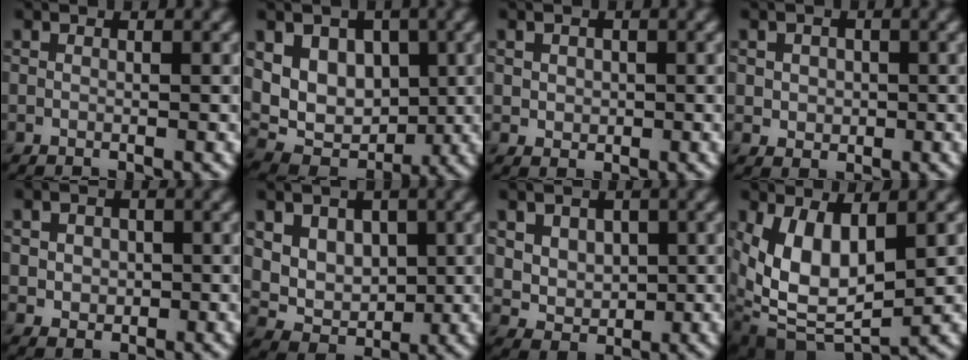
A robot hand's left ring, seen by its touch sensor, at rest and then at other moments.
{"total": 7.7, "force": [1.9, 5.9, 4.6], "torque": [-0.074, -0.001, 0.026]}
{"total": 1.3, "force": [0.2, 1.1, 0.5], "torque": [-0.006, -0.003, 0.006]}
{"total": 1.9, "force": [0.2, 1.6, 0.9], "torque": [-0.013, 0.001, 0.001]}
{"total": 2.2, "force": [0.2, 1.9, 1.1], "torque": [-0.020, 0.004, 0.000]}
{"total": 5.8, "force": [1.8, 4.6, 3.1], "torque": [-0.055, -0.003, 0.044]}
{"total": 4.6, "force": [1.6, 3.7, 2.2], "torque": [-0.051, 0.001, 0.039]}
{"total": 7.0, "force": [1.0, 3.6, 5.9], "torque": [-0.124, -0.016, 0.025]}